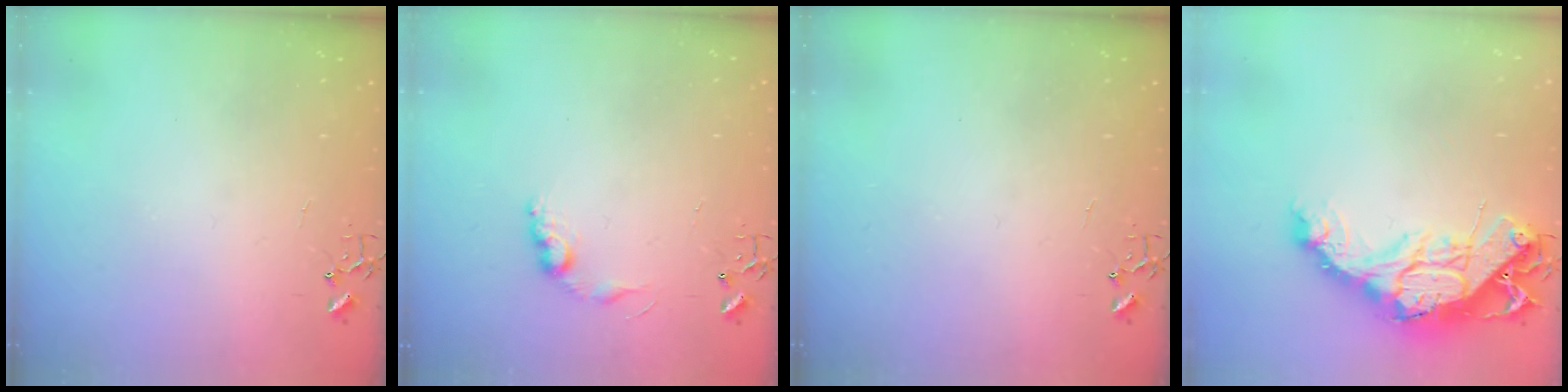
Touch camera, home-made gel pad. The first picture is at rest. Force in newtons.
{"total": 8.6, "press": 8.6, "slide": 0.4}
{"total": 0.0}
{"total": 18.5, "press": 18.4, "slide": 2.0}